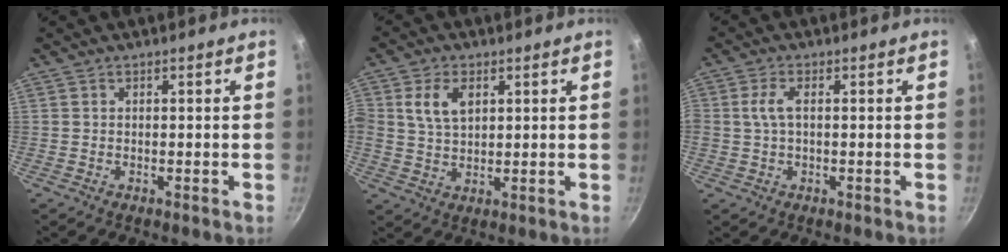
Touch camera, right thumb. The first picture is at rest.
{"total": 6.9, "force": [2.3, 4.5, 4.8], "torque": [-0.083, -0.005, 0.041]}
{"total": 5.0, "force": [1.0, 2.8, 4.0], "torque": [-0.078, 0.007, 0.018]}